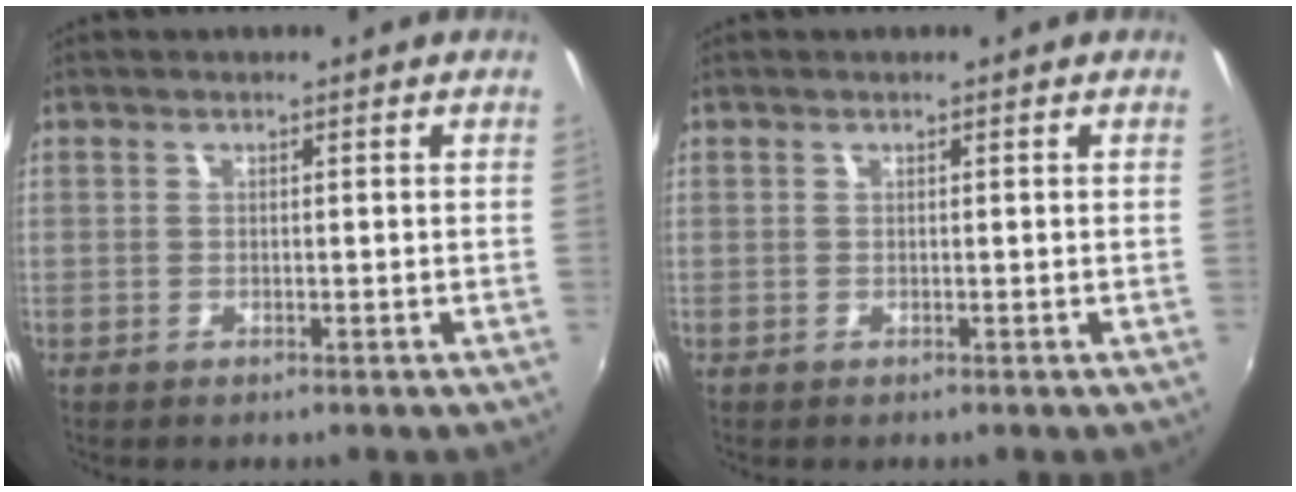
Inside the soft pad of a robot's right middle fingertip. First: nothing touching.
{"total": 0.0}